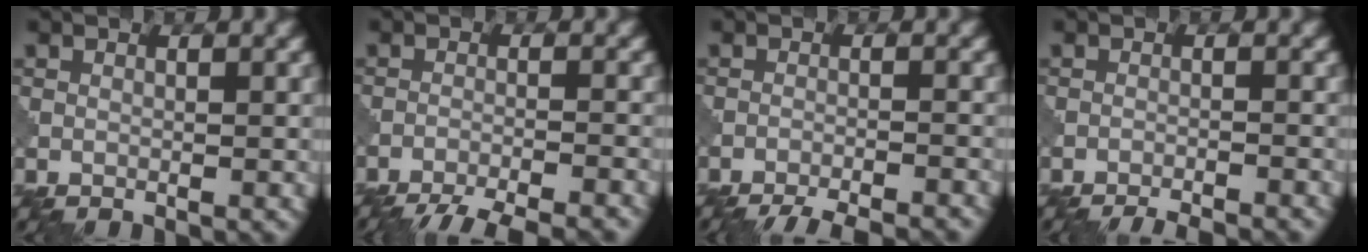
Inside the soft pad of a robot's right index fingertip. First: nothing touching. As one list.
[{"total": 8.6, "force": [-7.9, 1.5, 3.0], "torque": [-0.040, -0.008, -0.116]}, {"total": 7.3, "force": [-6.8, 1.3, 2.3], "torque": [-0.025, 0.001, -0.096]}, {"total": 4.8, "force": [-4.6, 0.6, 1.5], "torque": [-0.015, 0.002, -0.066]}]